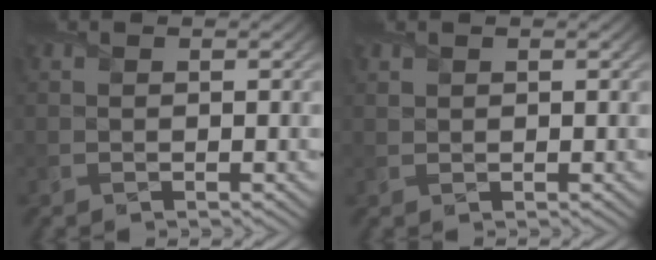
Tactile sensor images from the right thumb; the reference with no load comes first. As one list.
[{"total": 1.0, "force": [0.9, 0.4, 0.2], "torque": [-0.011, 0.000, 0.023]}]